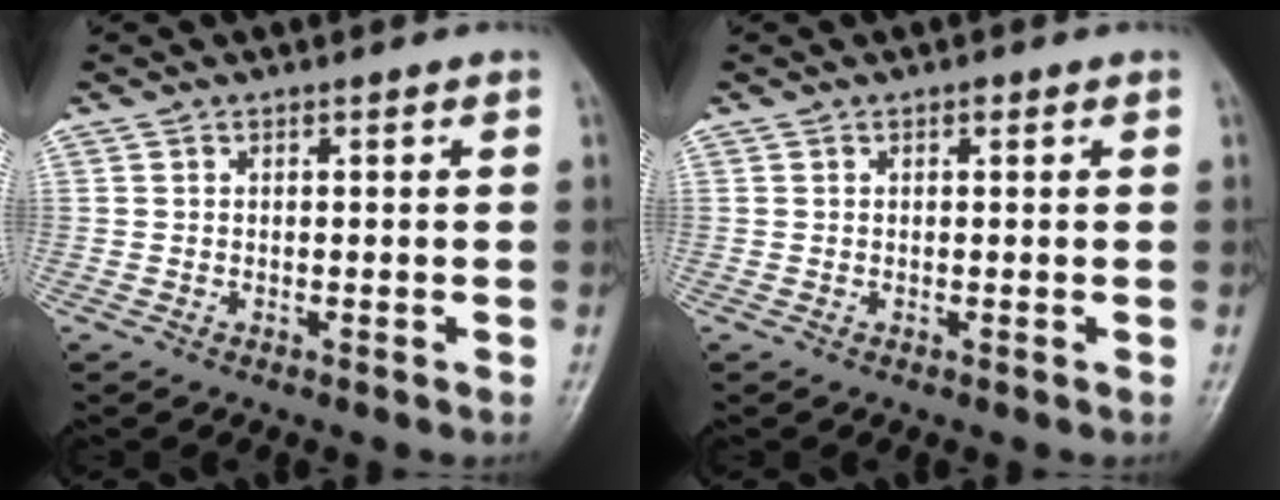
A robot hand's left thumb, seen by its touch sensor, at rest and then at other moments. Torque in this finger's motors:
{"motor_torque": [0.19, 0.08, 0.09, -0.10, 0.00]}